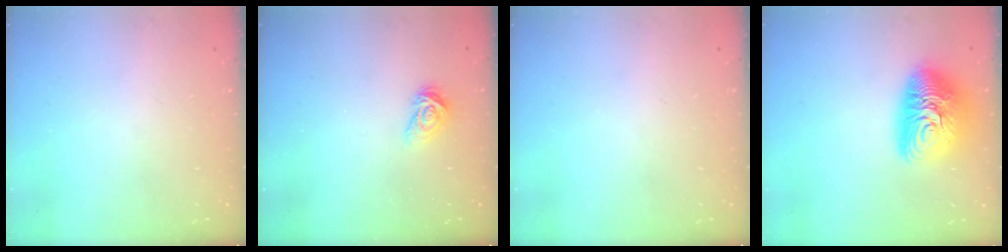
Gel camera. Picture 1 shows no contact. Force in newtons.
{"total": 5.6, "press": 5.6, "slide": 0.3}
{"total": 0.0}
{"total": 13.7, "press": 13.6, "slide": 1.1}